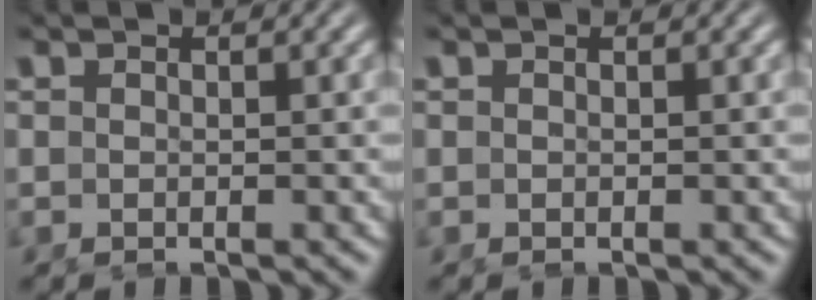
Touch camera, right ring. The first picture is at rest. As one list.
[{"total": 0.0}]